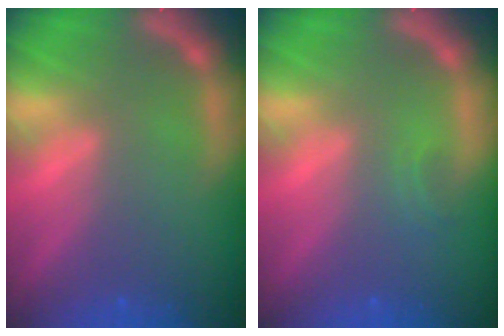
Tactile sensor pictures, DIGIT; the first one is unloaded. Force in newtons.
{"total": 0.9}